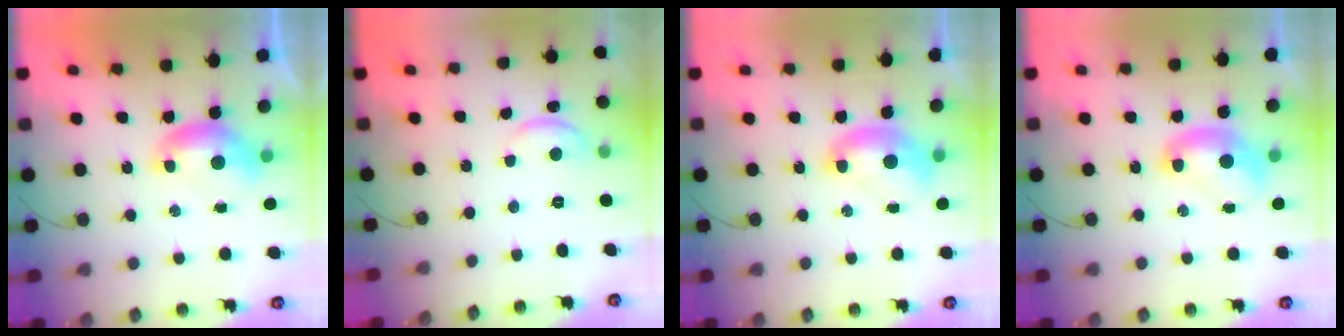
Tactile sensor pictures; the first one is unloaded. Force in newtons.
{"total": 2.2, "press": 2.1, "slide": 0.5}
{"total": 2.2, "press": 2.1, "slide": 0.3}
{"total": 2.1, "press": 2.1, "slide": 0.2}